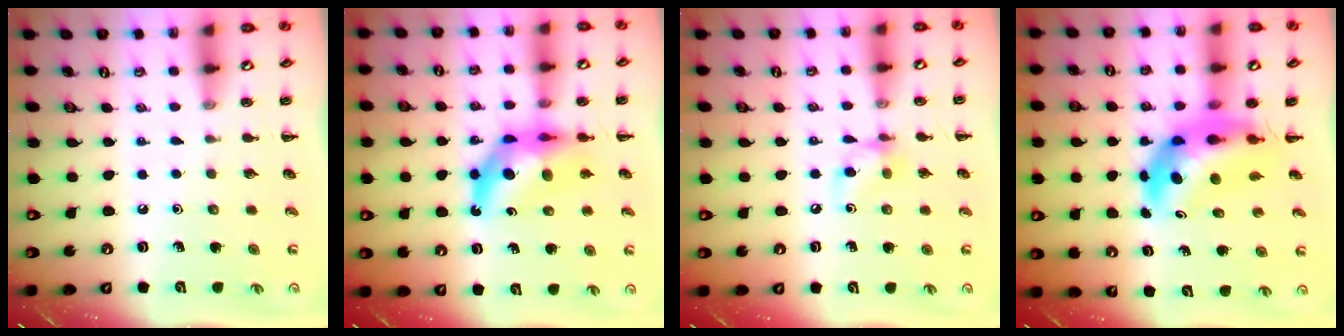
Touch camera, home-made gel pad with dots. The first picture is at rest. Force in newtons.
{"total": 10.8, "press": 10.3, "slide": 3.3}
{"total": 8.1, "press": 8.0, "slide": 1.3}
{"total": 9.3, "press": 8.8, "slide": 3.1}